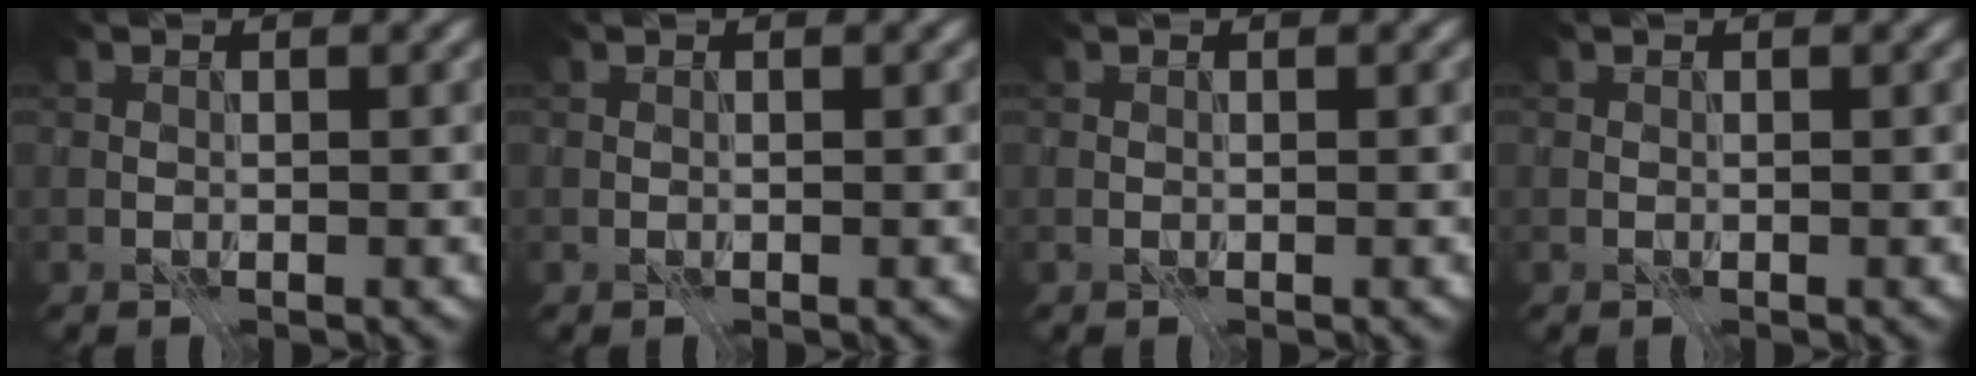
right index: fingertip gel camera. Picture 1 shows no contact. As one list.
[{"total": 0.0}, {"total": 0.0}, {"total": 0.0}]